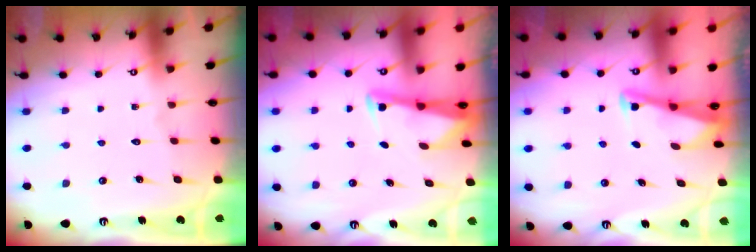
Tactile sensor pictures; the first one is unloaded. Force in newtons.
{"total": 2.9, "press": 2.9, "slide": 0.1}
{"total": 2.9, "press": 2.9, "slide": 0.3}